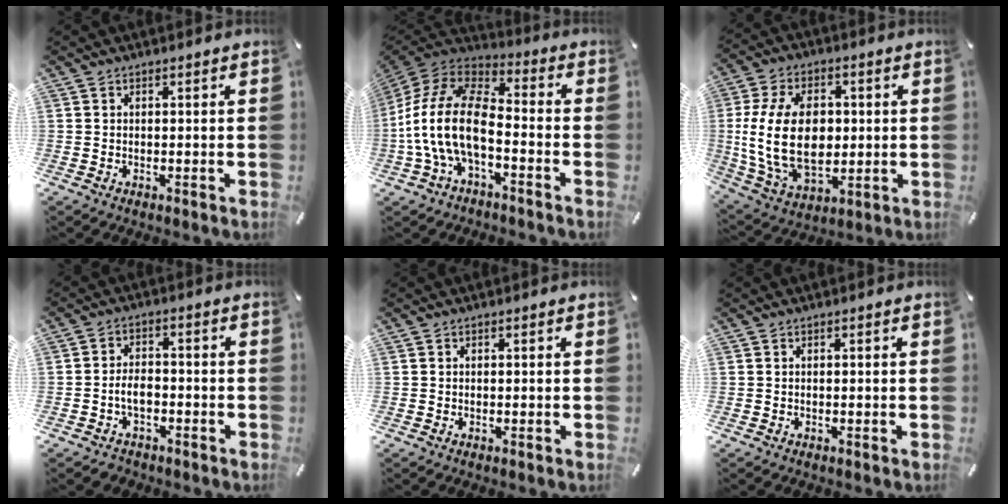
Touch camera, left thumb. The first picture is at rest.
{"total": 16.9, "force": [-6.2, 9.1, 12.8], "torque": [-0.267, 0.024, -0.110]}
{"total": 18.6, "force": [0.5, 12.7, 13.5], "torque": [-0.289, -0.002, 0.009]}
{"total": 5.0, "force": [-1.6, 3.5, 3.2], "torque": [-0.064, 0.011, -0.031]}
{"total": 0.0}
{"total": 0.0}